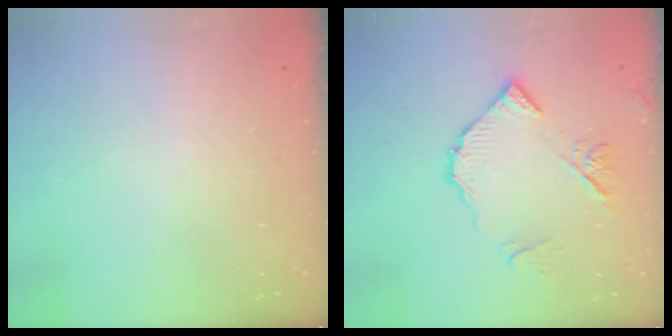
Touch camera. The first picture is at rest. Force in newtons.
{"total": 10.6, "press": 10.5, "slide": 1.2}